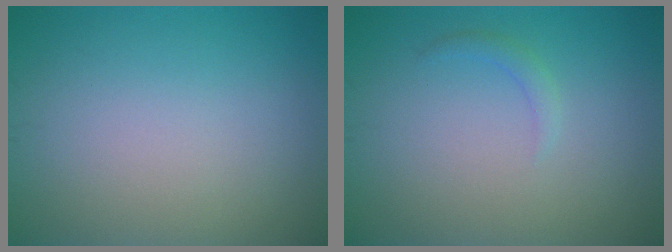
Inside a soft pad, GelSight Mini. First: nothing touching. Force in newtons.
{"total": 1.0, "press": 1.0, "slide": 0.1}